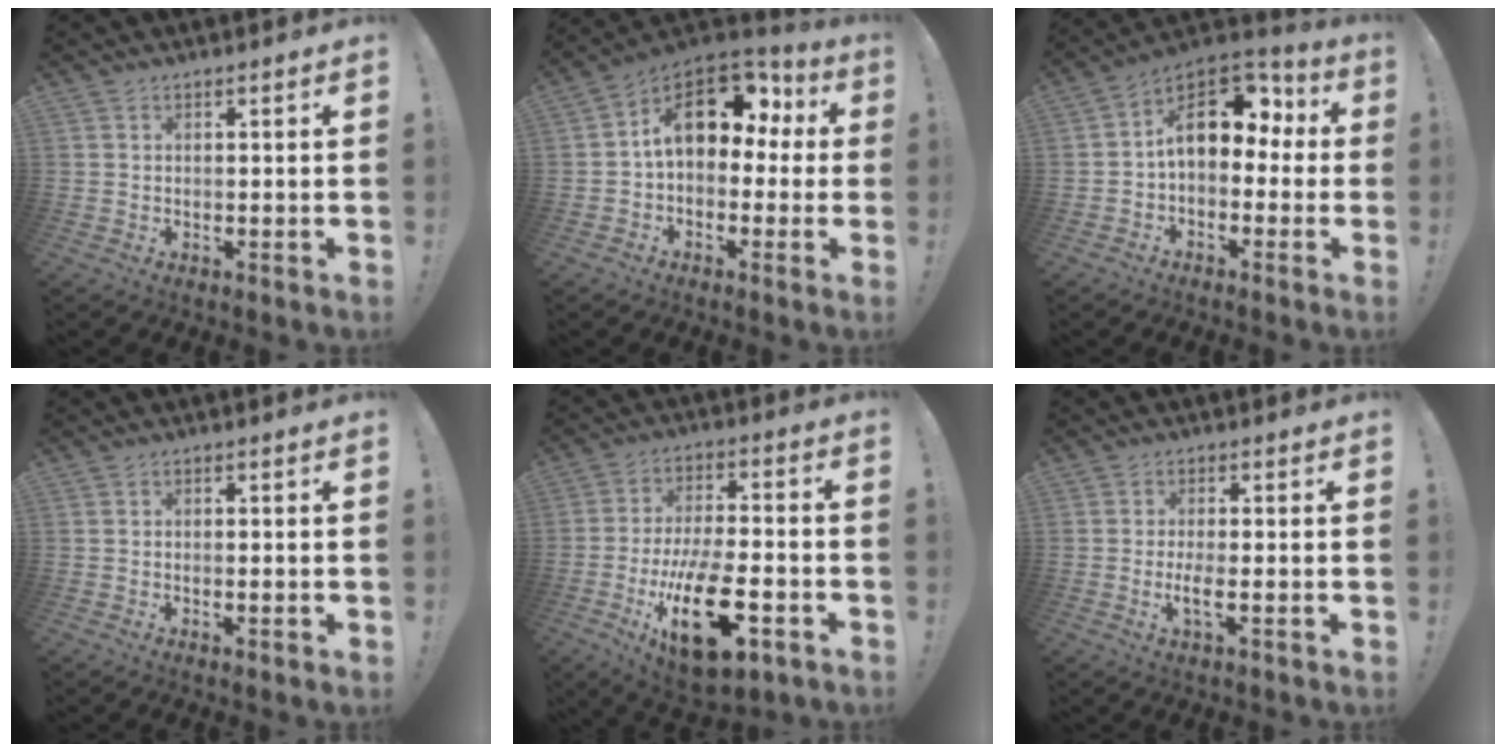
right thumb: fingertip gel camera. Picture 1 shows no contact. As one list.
[{"total": 15.9, "force": [5.2, 10.2, 11.0], "torque": [-0.152, -0.017, 0.093]}, {"total": 14.4, "force": [4.0, 9.4, 10.2], "torque": [-0.140, -0.011, 0.076]}, {"total": 0.8, "force": [-0.1, -0.1, 0.8], "torque": [-0.006, -0.004, -0.003]}, {"total": 21.6, "force": [-7.7, 9.0, 18.1], "torque": [-0.306, 0.032, -0.114]}, {"total": 4.2, "force": [-1.0, 0.5, 4.1], "torque": [-0.081, -0.010, -0.018]}]